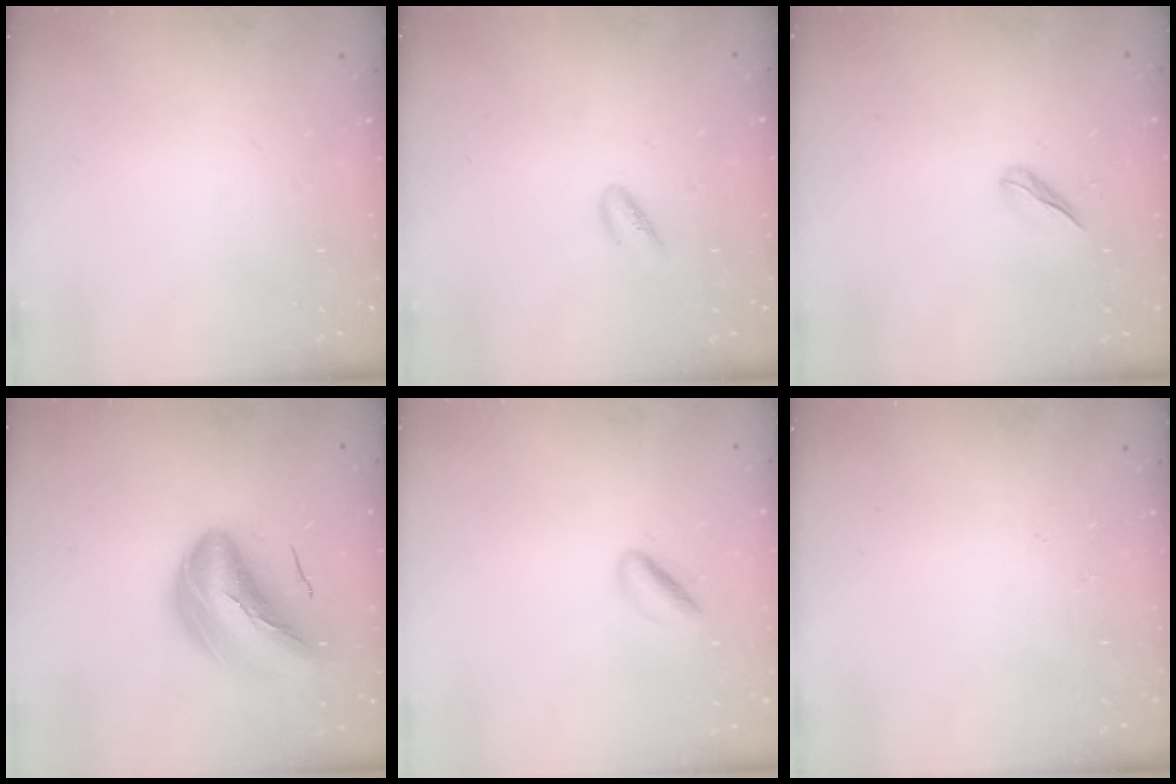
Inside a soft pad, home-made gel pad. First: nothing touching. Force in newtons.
{"total": 3.0, "press": 2.8, "slide": 0.9}
{"total": 3.5, "press": 3.2, "slide": 1.2}
{"total": 11.7, "press": 11.2, "slide": 3.4}
{"total": 2.3, "press": 2.3, "slide": 0.4}
{"total": 0.0}